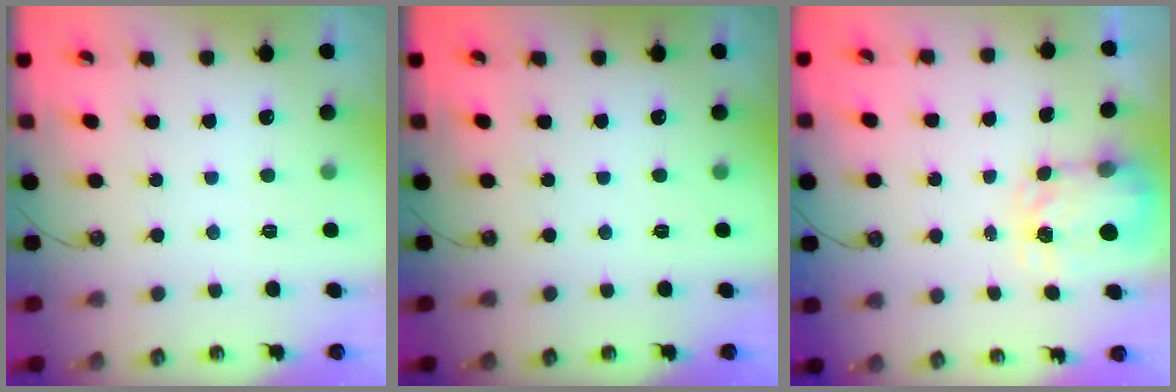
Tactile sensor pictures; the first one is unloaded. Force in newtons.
{"total": 0.0}
{"total": 4.0, "press": 4.0, "slide": 0.5}